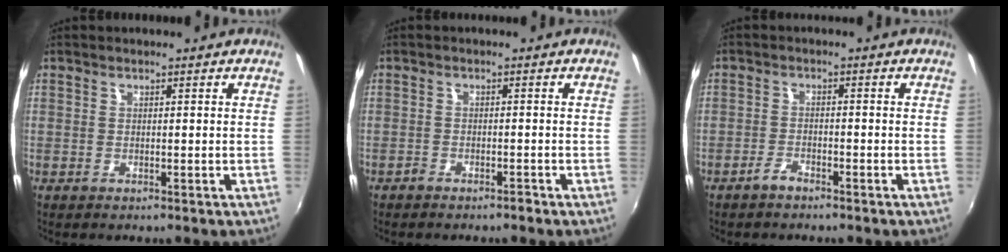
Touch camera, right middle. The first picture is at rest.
{"total": 1.6, "force": [-1.5, 0.4, 0.4], "torque": [-0.019, 0.001, -0.030]}
{"total": 2.3, "force": [-2.0, 0.7, 0.9], "torque": [-0.027, 0.001, -0.039]}